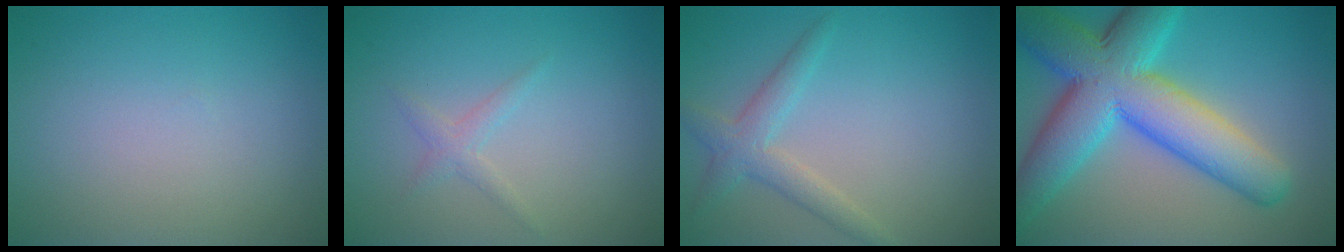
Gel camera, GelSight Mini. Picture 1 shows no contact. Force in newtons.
{"total": 1.2, "press": 1.2, "slide": 0.1}
{"total": 2.8, "press": 2.7, "slide": 0.2}
{"total": 11.7, "press": 11.7, "slide": 0.3}